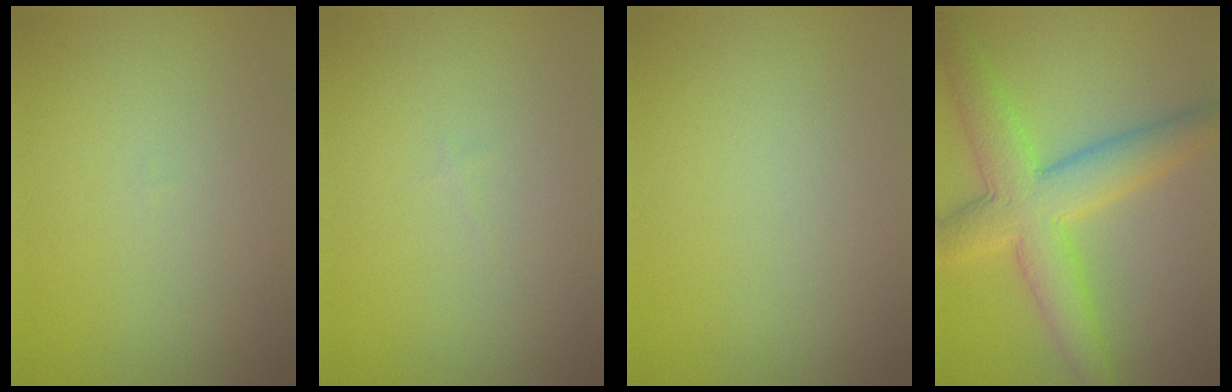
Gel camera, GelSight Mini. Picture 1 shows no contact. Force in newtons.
{"total": 0.0}
{"total": 0.0}
{"total": 7.3, "press": 7.3, "slide": 0.2}